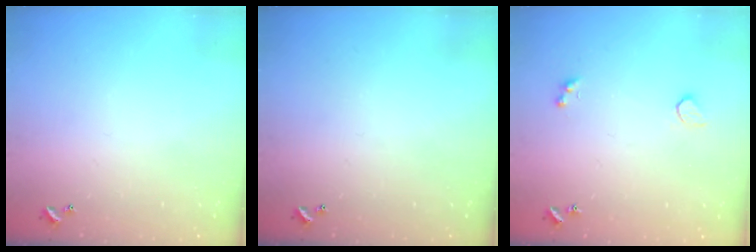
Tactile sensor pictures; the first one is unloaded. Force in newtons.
{"total": 0.0}
{"total": 2.6, "press": 2.2, "slide": 1.2}